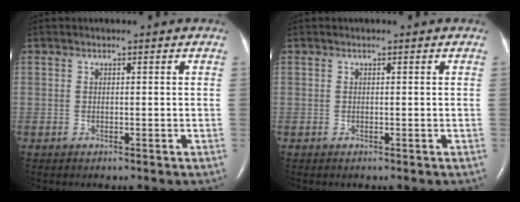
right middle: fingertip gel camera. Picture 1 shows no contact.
{"total": 0.0}